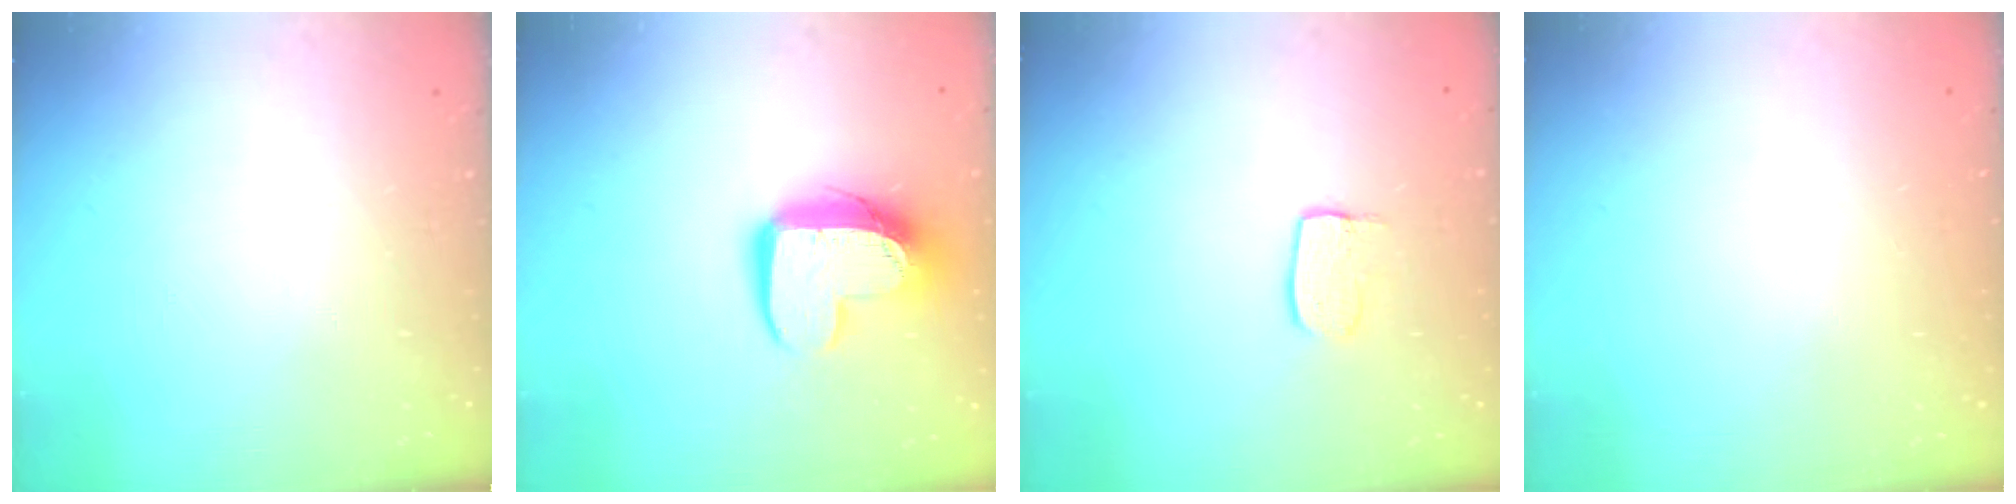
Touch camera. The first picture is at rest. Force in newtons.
{"total": 13.2, "press": 13.2, "slide": 1.1}
{"total": 6.0, "press": 6.0, "slide": 0.3}
{"total": 0.0}